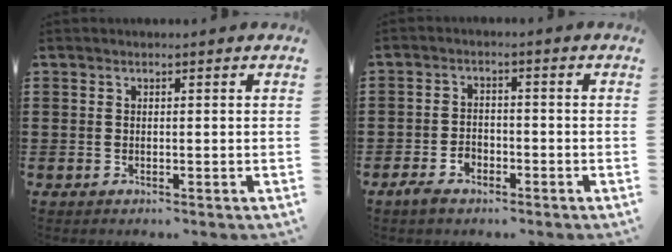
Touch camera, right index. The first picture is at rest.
{"total": 2.6, "force": [-1.8, 1.6, 1.0], "torque": [-0.030, 0.002, -0.040]}